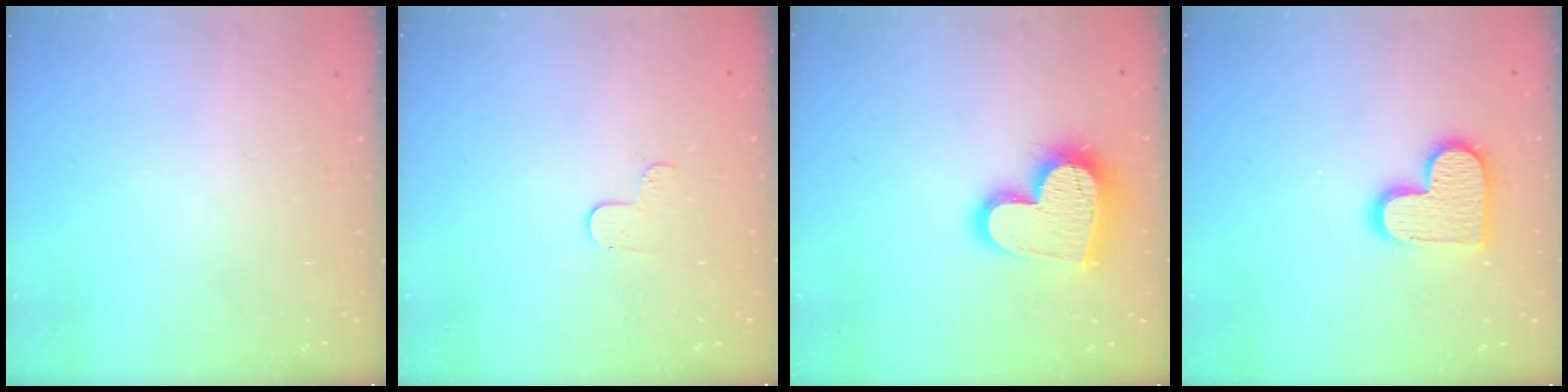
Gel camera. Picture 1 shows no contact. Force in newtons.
{"total": 4.3, "press": 4.2, "slide": 0.5}
{"total": 18.2, "press": 18.1, "slide": 1.5}
{"total": 13.5, "press": 13.5, "slide": 0.8}